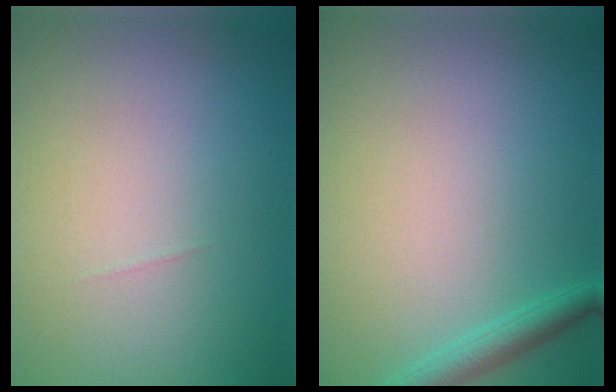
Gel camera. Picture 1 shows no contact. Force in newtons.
{"total": 2.1, "press": 2.0, "slide": 0.2}